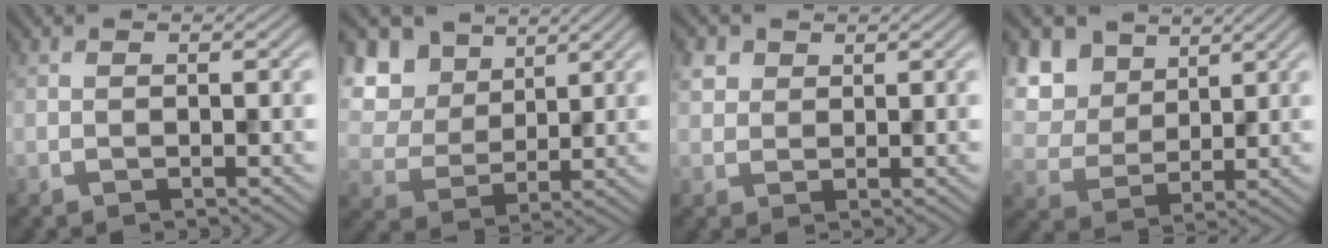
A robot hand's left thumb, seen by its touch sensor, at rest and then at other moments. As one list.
[{"total": 9.4, "force": [4.6, 6.8, 4.7], "torque": [-0.161, 0.017, 0.087]}, {"total": 2.4, "force": [1.2, 1.9, 0.8], "torque": [-0.023, 0.003, 0.025]}, {"total": 8.5, "force": [4.4, 6.0, 4.1], "torque": [-0.147, 0.003, 0.089]}]